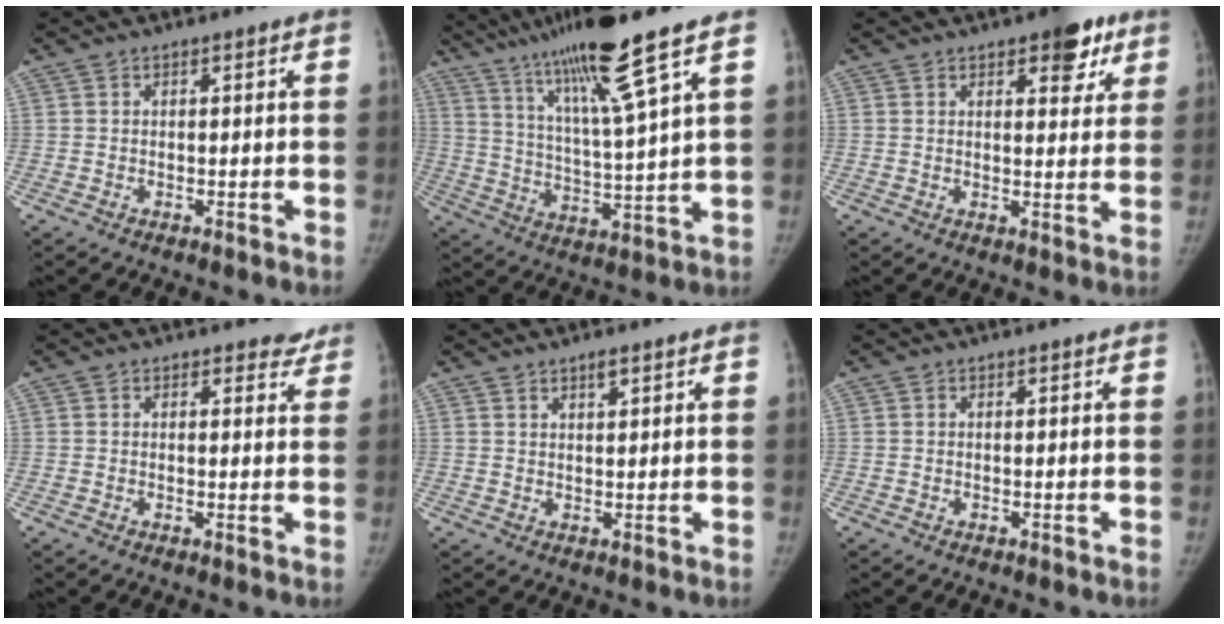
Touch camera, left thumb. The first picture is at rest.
{"total": 16.9, "force": [11.0, -0.3, 12.9], "torque": [-0.221, -0.045, 0.190]}
{"total": 7.7, "force": [4.3, 3.5, 5.4], "torque": [-0.038, -0.016, 0.051]}
{"total": 3.0, "force": [2.6, 1.4, 0.1], "torque": [0.025, -0.018, 0.016]}
{"total": 1.9, "force": [1.4, 0.5, 1.1], "torque": [-0.014, -0.008, 0.024]}
{"total": 0.0}